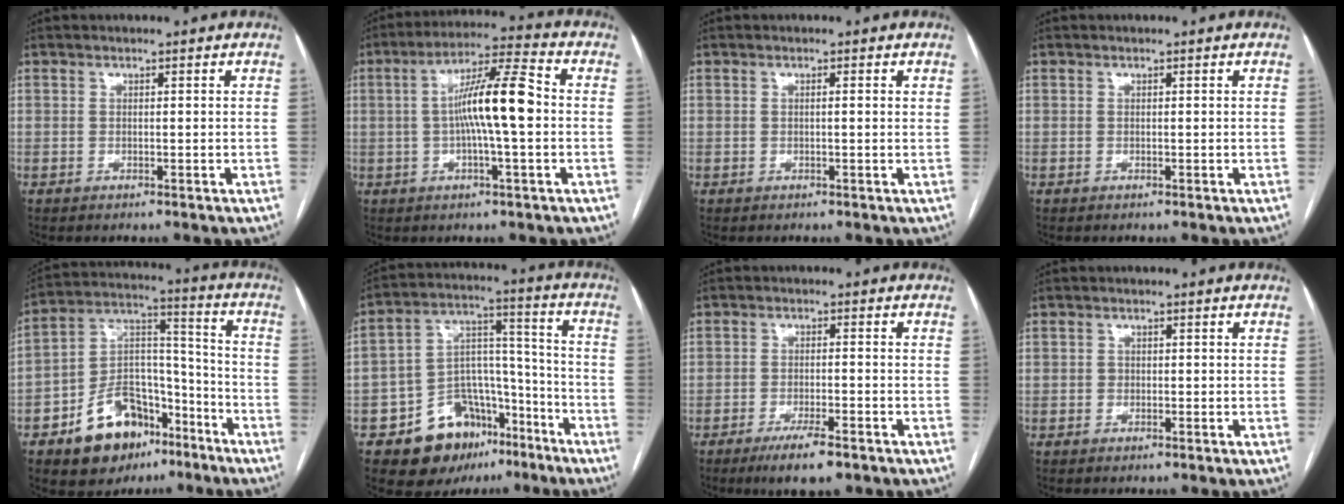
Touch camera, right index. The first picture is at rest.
{"total": 11.1, "force": [-0.2, 0.8, 11.0], "torque": [-0.197, 0.019, -0.010]}
{"total": 1.0, "force": [0.3, 0.0, 0.9], "torque": [-0.016, 0.003, 0.003]}
{"total": 0.0}
{"total": 16.1, "force": [-9.4, 9.3, 9.1], "torque": [-0.153, 0.040, -0.147]}
{"total": 15.5, "force": [-9.6, 9.8, 7.0], "torque": [-0.097, 0.061, -0.144]}
{"total": 6.2, "force": [-4.2, 1.0, 4.5], "torque": [-0.081, -0.011, -0.065]}
{"total": 0.8, "force": [-0.1, 0.7, 0.2], "torque": [0.000, 0.003, -0.003]}